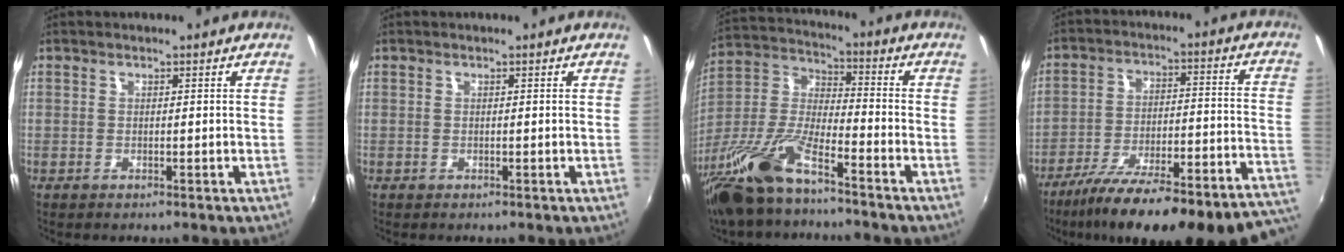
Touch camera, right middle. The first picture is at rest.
{"total": 0.0}
{"total": 15.8, "force": [-11.0, 4.1, 10.5], "torque": [-0.239, -0.011, -0.225]}
{"total": 31.4, "force": [-26.7, 4.3, 16.1], "torque": [-0.213, -0.058, -0.373]}